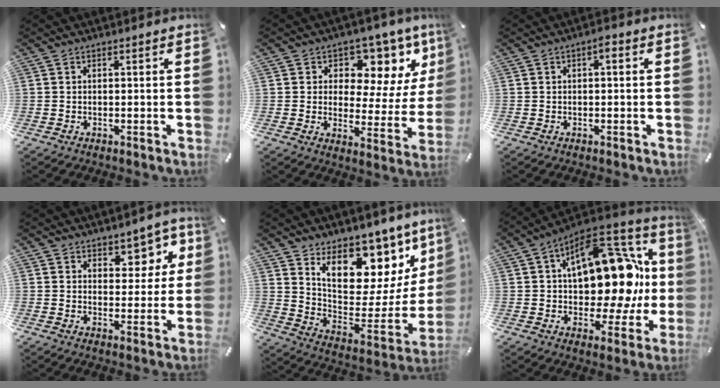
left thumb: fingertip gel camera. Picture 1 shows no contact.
{"total": 10.2, "force": [5.6, 7.1, 4.6], "torque": [-0.050, -0.055, 0.096]}
{"total": 1.7, "force": [0.0, 0.7, 1.5], "torque": [-0.032, 0.009, -0.003]}
{"total": 7.5, "force": [4.7, 5.0, 3.0], "torque": [-0.016, -0.039, 0.078]}
{"total": 15.8, "force": [10.8, 9.3, 7.0], "torque": [-0.089, -0.110, 0.185]}
{"total": 24.1, "force": [4.4, 13.6, 19.4], "torque": [-0.284, -0.030, 0.078]}